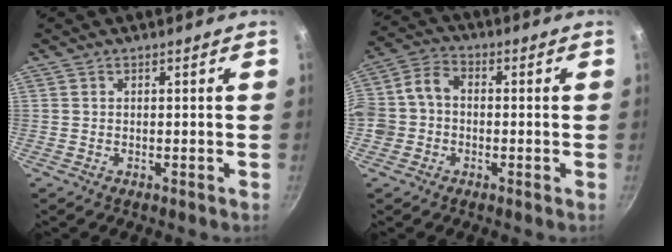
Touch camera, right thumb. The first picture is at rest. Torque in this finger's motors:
{"motor_torque": [-0.01, 0.62, 0.38, 0.09, 0.18]}